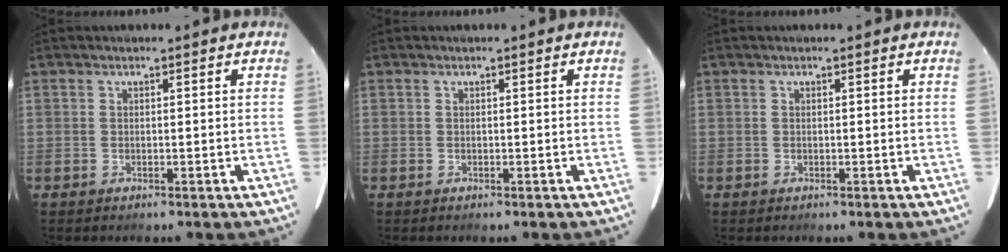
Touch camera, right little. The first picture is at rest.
{"total": 0.0}
{"total": 0.0}